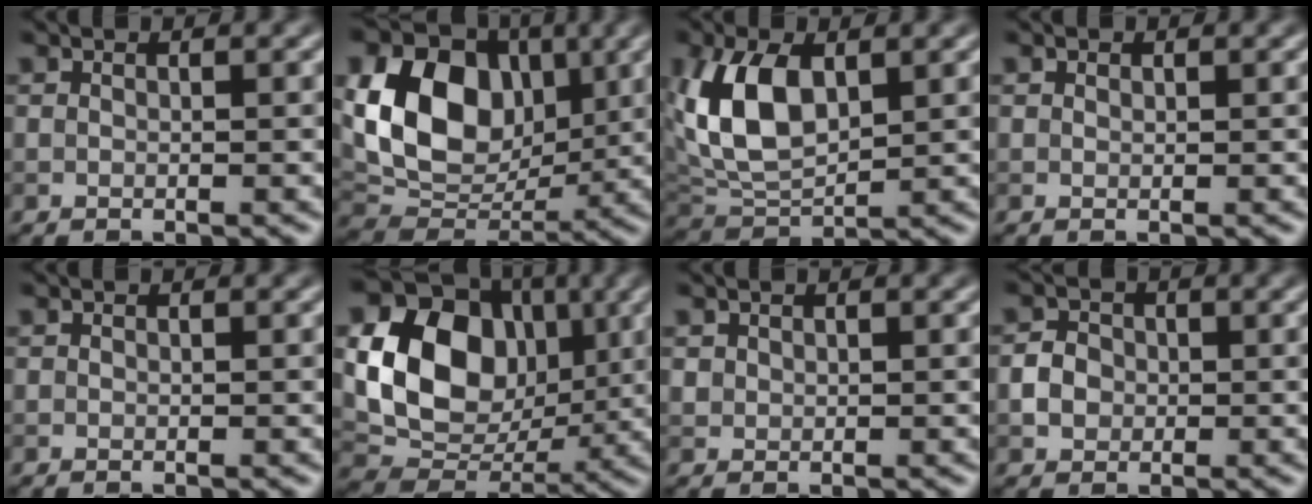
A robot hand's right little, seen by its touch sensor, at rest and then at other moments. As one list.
[{"total": 11.9, "force": [2.3, 8.8, 7.7], "torque": [-0.142, 0.002, 0.032]}, {"total": 7.5, "force": [1.7, 4.3, 5.9], "torque": [-0.130, 0.005, 0.034]}, {"total": 0.6, "force": [0.4, 0.4, 0.2], "torque": [-0.002, -0.001, 0.007]}, {"total": 0.0}, {"total": 13.0, "force": [2.0, 10.1, 7.9], "torque": [-0.150, -0.006, 0.026]}, {"total": 0.8, "force": [0.4, 0.7, 0.2], "torque": [-0.001, -0.003, 0.012]}, {"total": 2.3, "force": [-0.4, 2.0, 1.0], "torque": [-0.016, 0.002, -0.009]}]